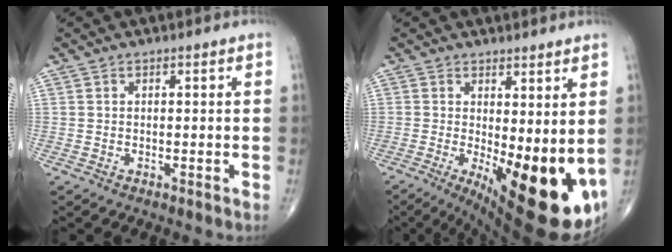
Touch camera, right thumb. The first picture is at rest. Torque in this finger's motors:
{"motor_torque": [1.73, 3.28, 0.69, -0.03, 0.36]}